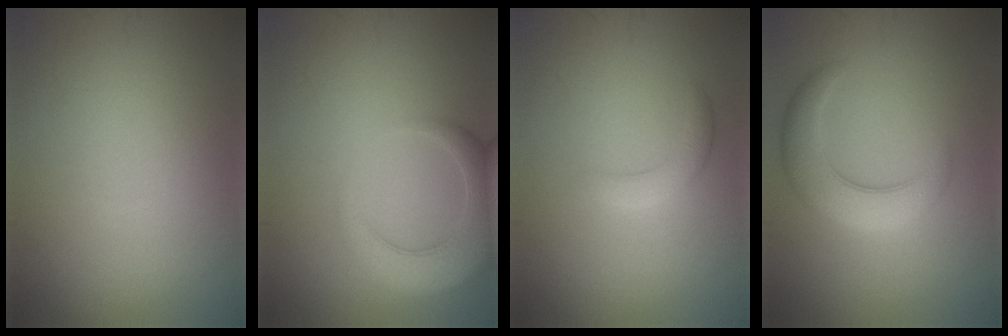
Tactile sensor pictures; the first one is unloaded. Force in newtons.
{"total": 5.7, "press": 5.6, "slide": 0.6}
{"total": 2.1, "press": 2.1, "slide": 0.2}
{"total": 5.2, "press": 5.2, "slide": 0.1}